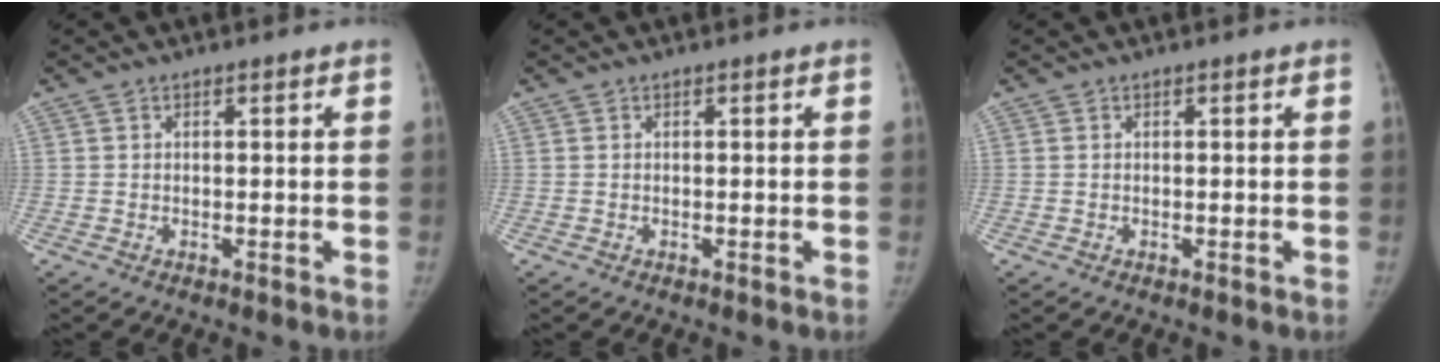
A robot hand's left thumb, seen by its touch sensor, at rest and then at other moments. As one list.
[{"total": 0.0}, {"total": 0.0}]